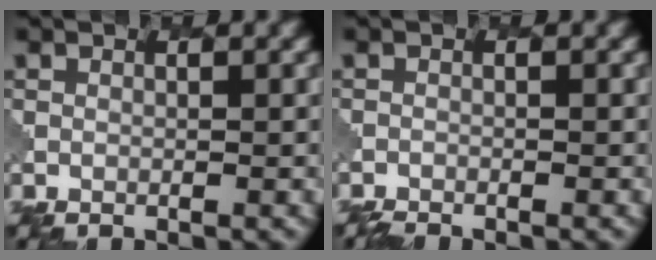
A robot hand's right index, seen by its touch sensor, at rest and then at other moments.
{"total": 1.6, "force": [-1.6, 0.2, 0.2], "torque": [-0.004, -0.006, -0.027]}